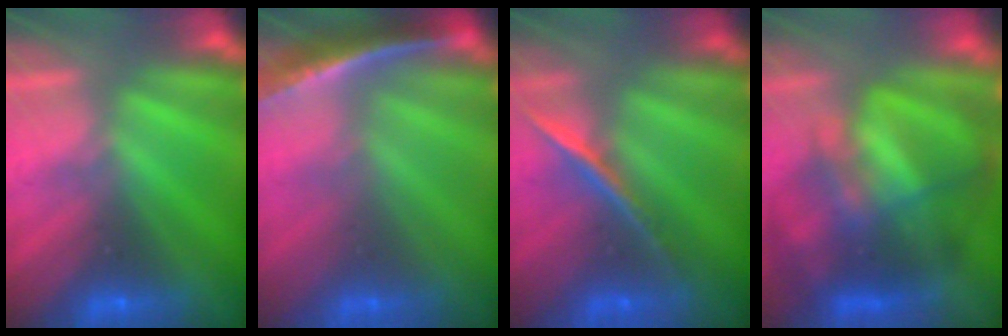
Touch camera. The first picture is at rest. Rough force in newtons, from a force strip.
{"total": 1.2}
{"total": 1.9}
{"total": 11.5}